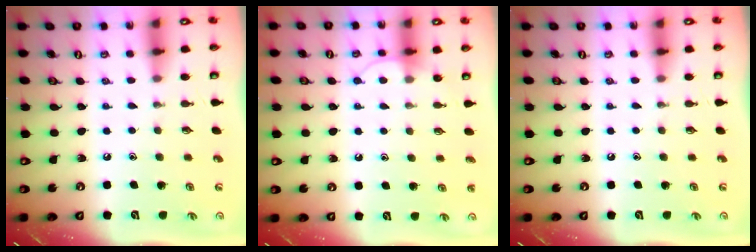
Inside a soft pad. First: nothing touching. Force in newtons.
{"total": 7.0, "press": 7.0, "slide": 0.7}
{"total": 0.0}